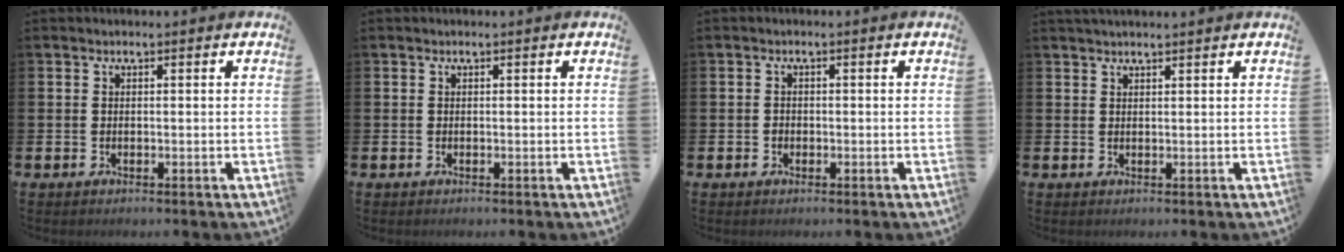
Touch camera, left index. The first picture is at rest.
{"total": 0.0}
{"total": 0.8, "force": [-0.3, 0.7, 0.2], "torque": [-0.004, 0.005, -0.008]}
{"total": 1.2, "force": [1.2, 0.0, 0.3], "torque": [-0.005, -0.001, 0.021]}